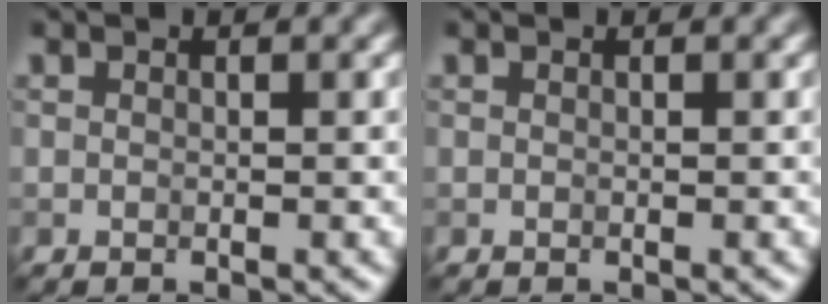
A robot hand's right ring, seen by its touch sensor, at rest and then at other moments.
{"total": 0.0}